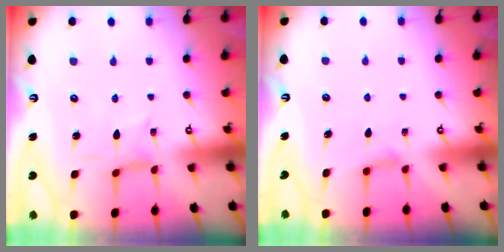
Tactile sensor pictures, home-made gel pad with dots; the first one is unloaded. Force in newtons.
{"total": 2.9, "press": 2.9, "slide": 0.5}